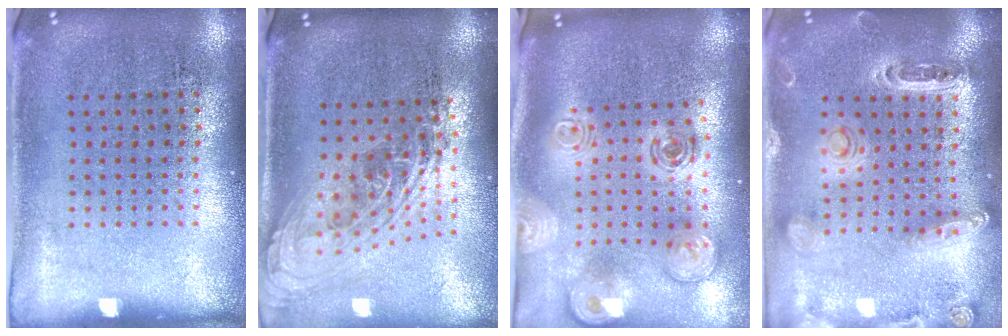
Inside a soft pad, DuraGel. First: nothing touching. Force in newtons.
{"total": 2.2, "press": 1.6, "slide": 1.4}
{"total": 2.6, "press": 1.9, "slide": 1.8}
{"total": 1.3, "press": 1.3, "slide": 0.2}